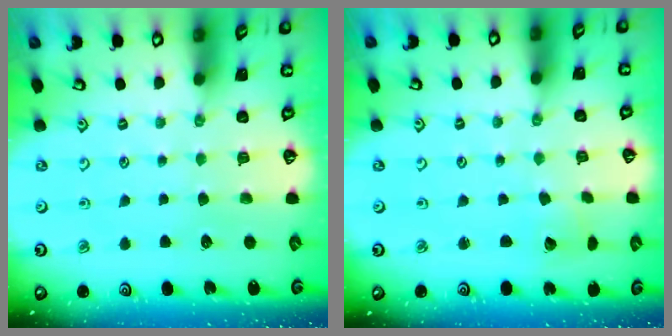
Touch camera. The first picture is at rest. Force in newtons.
{"total": 2.1, "press": 2.1, "slide": 0.2}